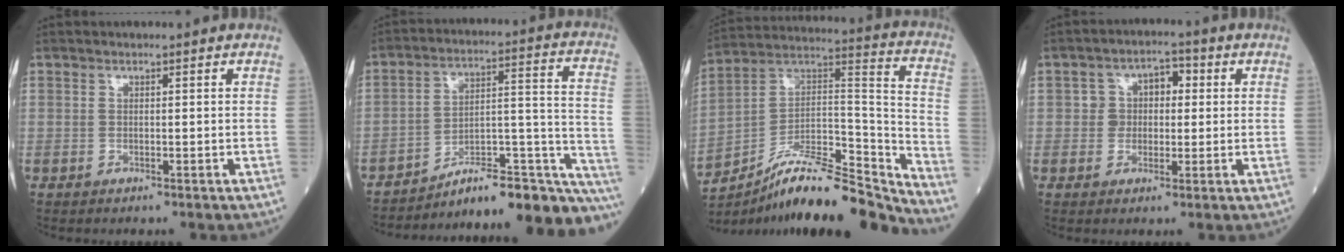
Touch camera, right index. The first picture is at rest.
{"total": 22.9, "force": [-20.7, 2.3, 9.7], "torque": [-0.054, 0.045, -0.290]}
{"total": 20.4, "force": [-17.8, 2.1, 9.7], "torque": [-0.146, 0.040, -0.300]}
{"total": 4.9, "force": [0.5, 4.0, 2.8], "torque": [-0.040, 0.026, 0.005]}